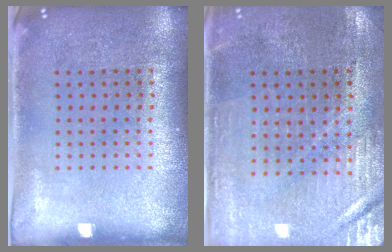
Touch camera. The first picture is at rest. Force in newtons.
{"total": 0.7, "press": 0.6, "slide": 0.2}